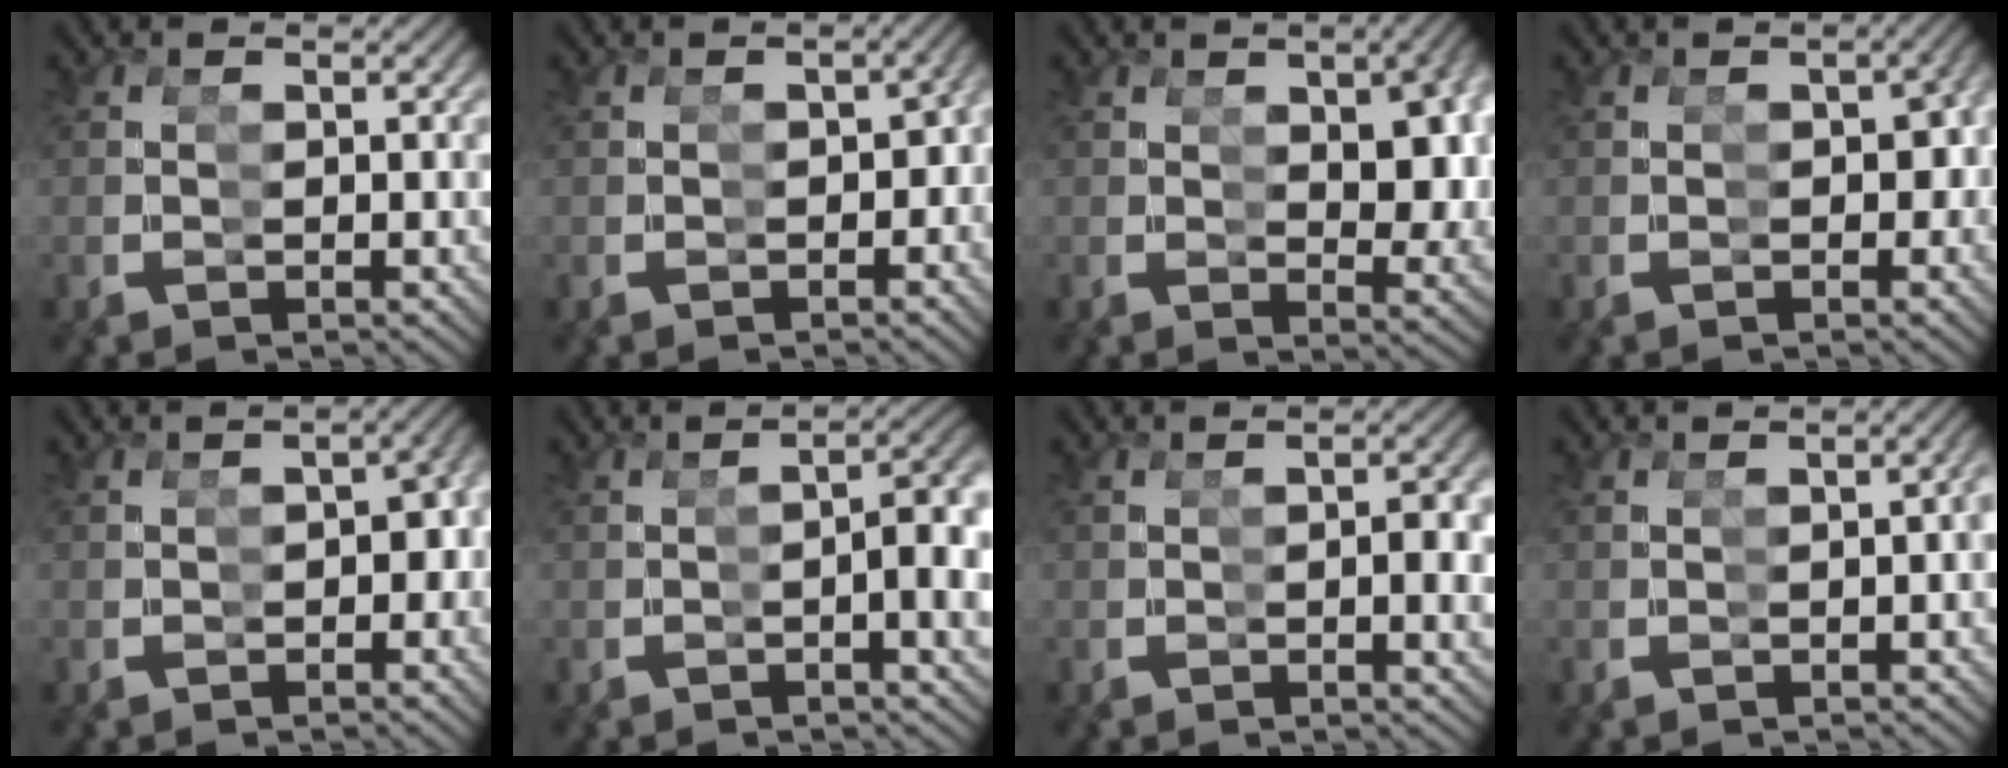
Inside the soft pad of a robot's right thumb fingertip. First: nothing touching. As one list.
[{"total": 2.5, "force": [-0.9, 1.7, 1.5], "torque": [-0.014, -0.006, -0.009]}, {"total": 4.7, "force": [0.7, 2.0, 4.2], "torque": [-0.046, -0.005, 0.014]}, {"total": 3.0, "force": [-0.5, 1.9, 2.3], "torque": [-0.020, -0.006, -0.002]}, {"total": 3.9, "force": [-0.9, 2.4, 2.9], "torque": [-0.028, -0.004, -0.007]}, {"total": 6.2, "force": [-0.2, 1.5, 6.0], "torque": [-0.073, 0.015, -0.006]}, {"total": 2.4, "force": [-0.1, 0.1, 2.4], "torque": [-0.034, 0.005, -0.001]}, {"total": 1.7, "force": [-0.4, 0.2, 1.6], "torque": [-0.029, 0.001, -0.002]}]